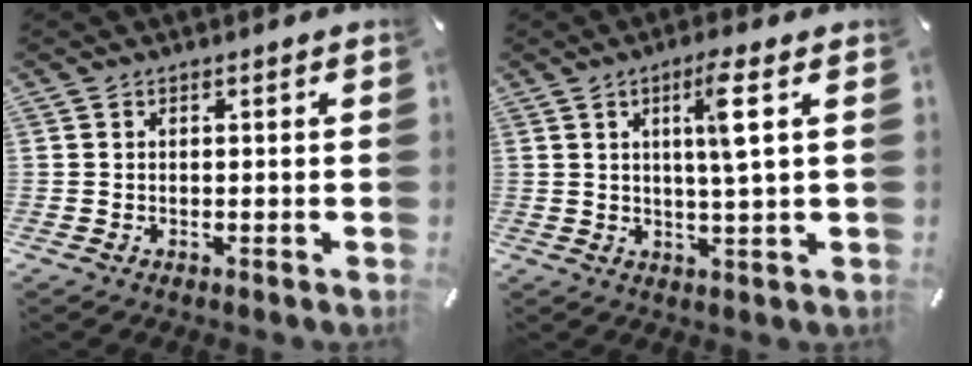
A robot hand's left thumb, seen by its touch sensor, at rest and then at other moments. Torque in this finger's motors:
{"motor_torque": [0.23, -0.12, 0.24, 0.21, 0.07]}